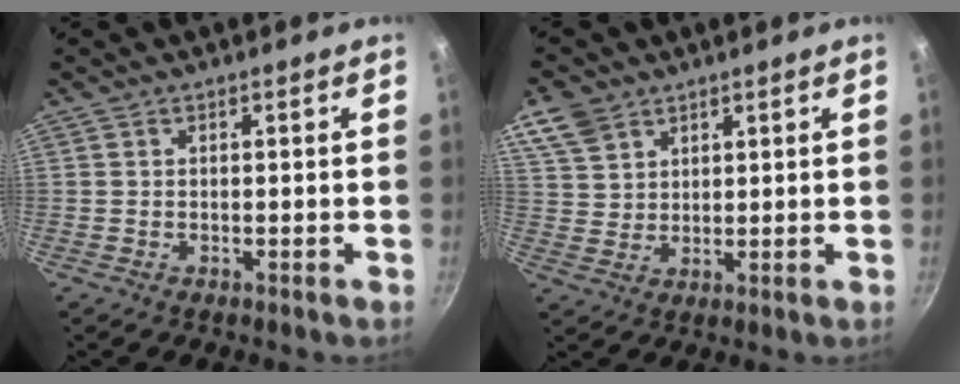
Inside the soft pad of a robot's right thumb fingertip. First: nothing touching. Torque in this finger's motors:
{"motor_torque": [-1.44, 1.95, 0.00, 0.21, 0.17]}